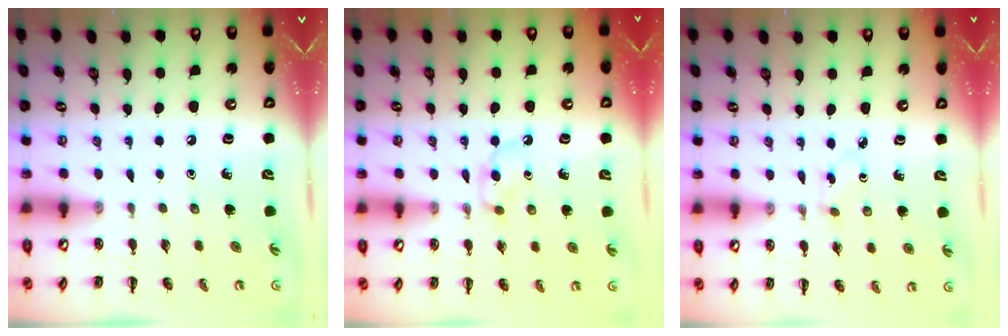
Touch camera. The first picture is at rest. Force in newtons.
{"total": 3.9, "press": 3.6, "slide": 1.4}
{"total": 2.4, "press": 2.2, "slide": 0.9}